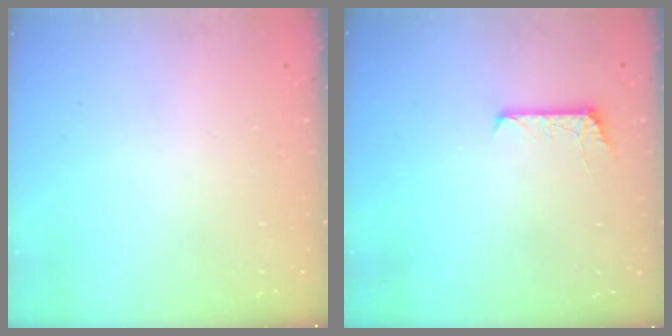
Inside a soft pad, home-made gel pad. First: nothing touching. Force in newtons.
{"total": 7.6, "press": 7.6, "slide": 0.7}